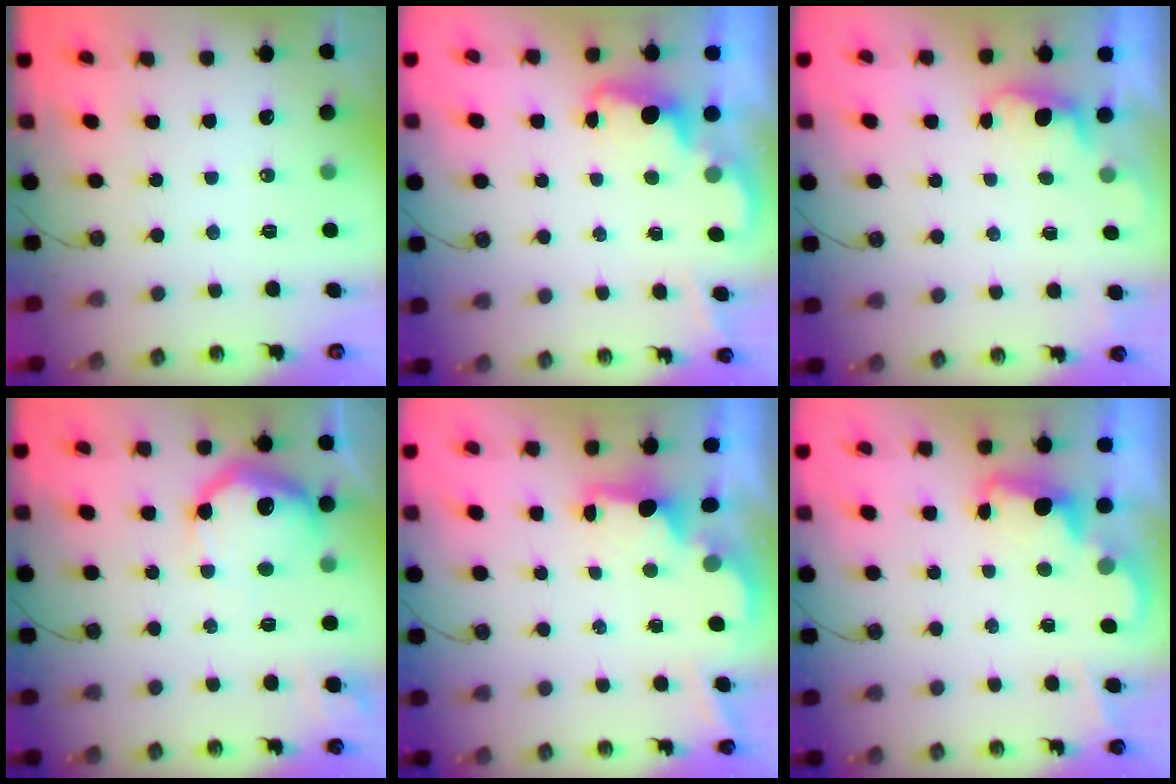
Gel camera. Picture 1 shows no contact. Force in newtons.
{"total": 2.0, "press": 2.0, "slide": 0.6}
{"total": 0.8, "press": 0.4, "slide": 0.7}
{"total": 13.9, "press": 13.9, "slide": 0.9}
{"total": 2.0, "press": 1.9, "slide": 0.7}
{"total": 2.4, "press": 2.3, "slide": 0.5}